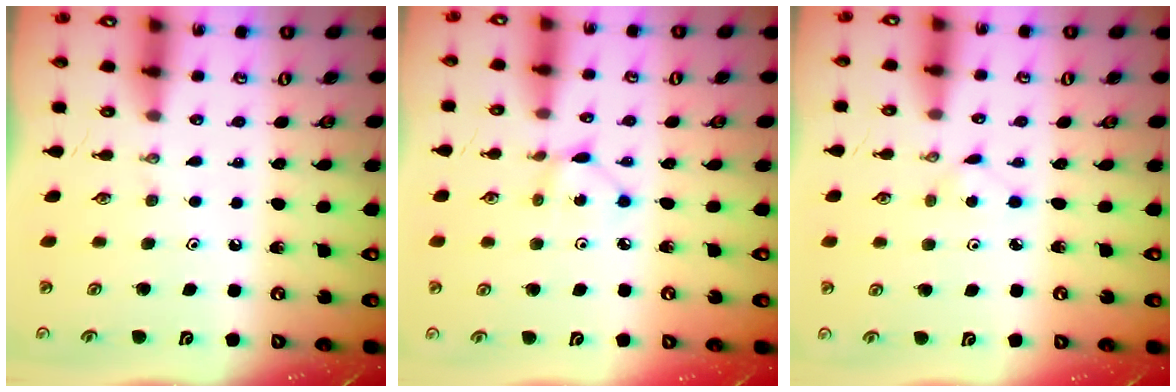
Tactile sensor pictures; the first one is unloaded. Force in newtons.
{"total": 2.8, "press": 2.7, "slide": 0.3}
{"total": 1.6, "press": 1.6, "slide": 0.2}